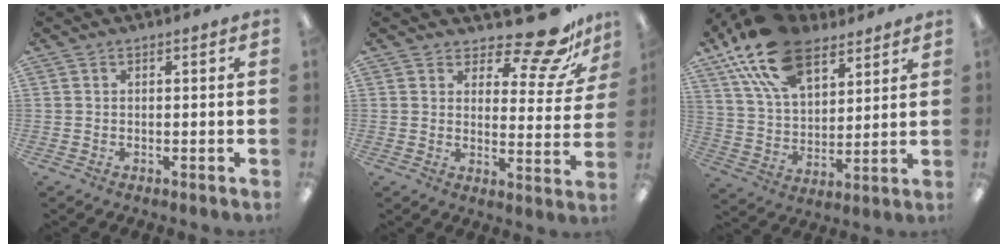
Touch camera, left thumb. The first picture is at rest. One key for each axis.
{"total": 13.4, "fx": 10.7, "fy": 4.1, "fz": 7.0, "tx": -0.093, "ty": -0.082, "tz": 0.181}
{"total": 19.3, "fx": 12.3, "fy": 10.2, "fz": 10.8, "tx": -0.213, "ty": -0.042, "tz": 0.228}